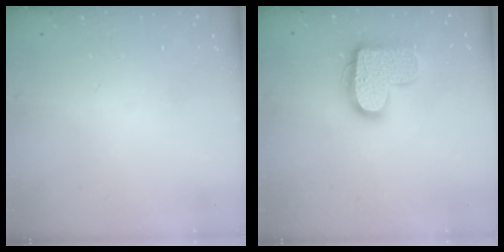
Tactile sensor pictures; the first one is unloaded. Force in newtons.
{"total": 14.9, "press": 14.9, "slide": 1.0}